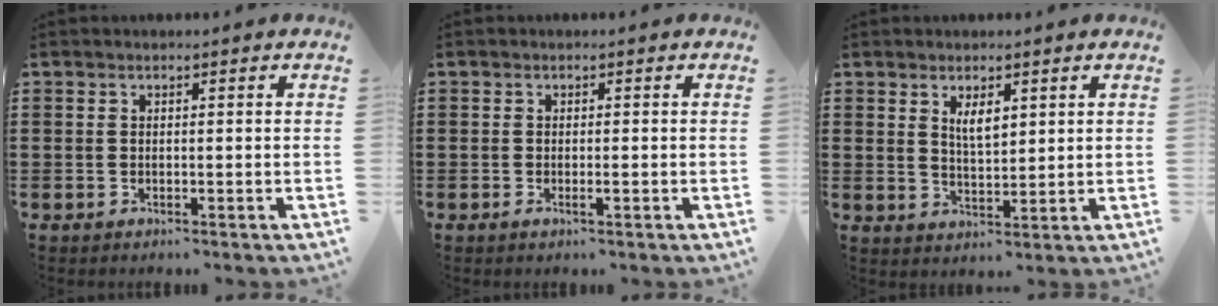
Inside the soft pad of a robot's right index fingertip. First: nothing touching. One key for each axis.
{"total": 1.0, "fx": -0.3, "fy": 0.2, "fz": 0.9, "tx": -0.016, "ty": -0.003, "tz": -0.005}
{"total": 3.4, "fx": 1.7, "fy": 1.3, "fz": 2.6, "tx": -0.047, "ty": 0.000, "tz": 0.028}